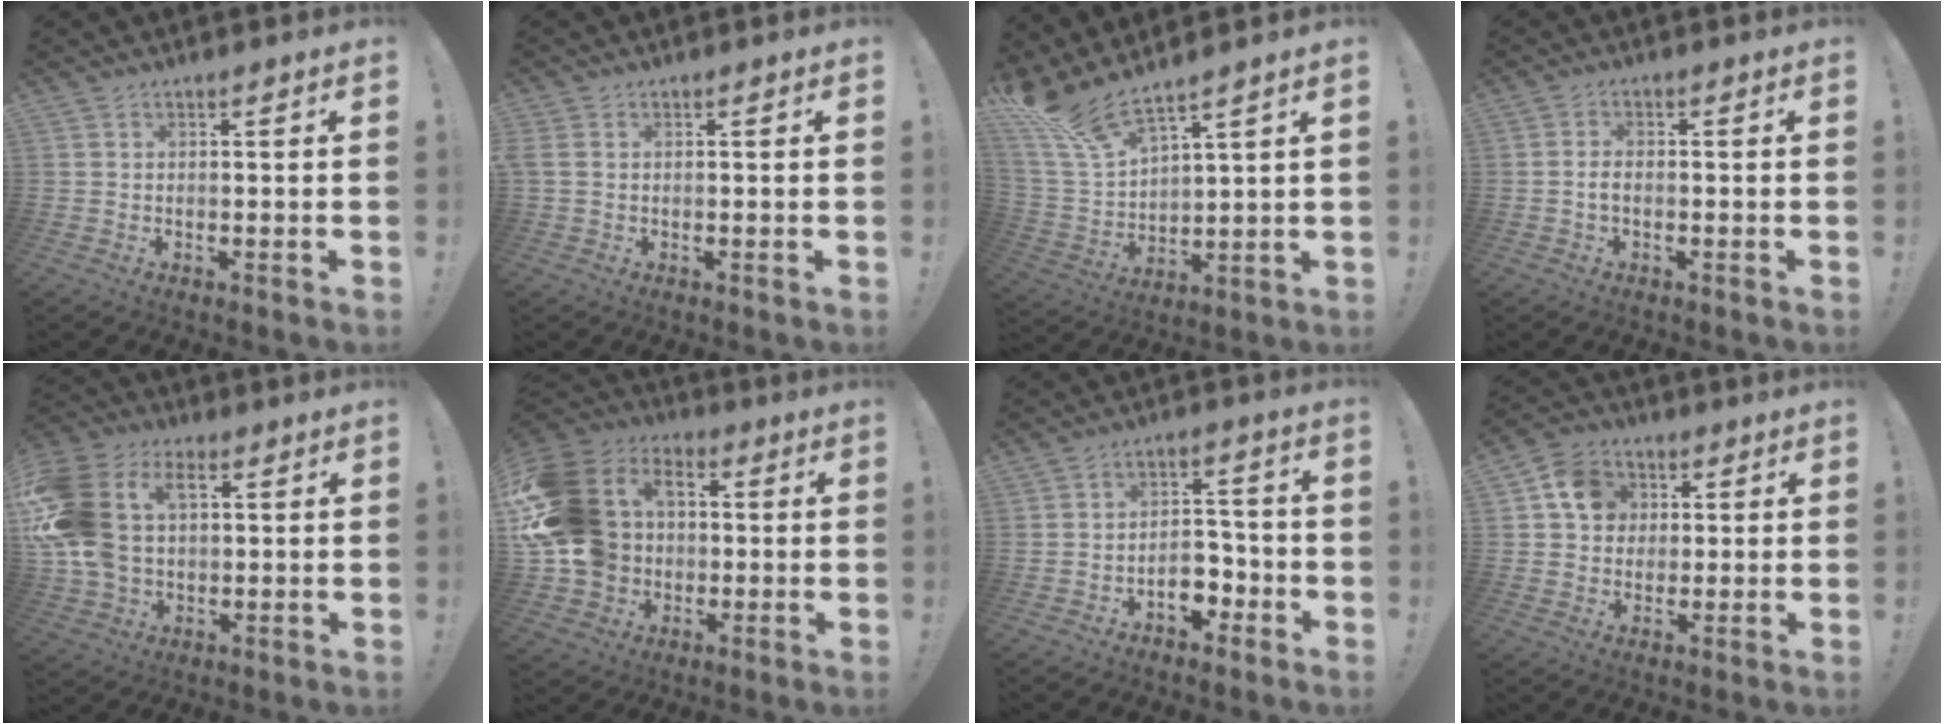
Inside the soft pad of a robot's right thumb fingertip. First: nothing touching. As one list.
[{"total": 1.8, "force": [0.4, 1.4, 1.1], "torque": [-0.037, 0.005, 0.009]}, {"total": 12.0, "force": [10.1, 2.6, 6.0], "torque": [-0.137, -0.069, 0.187]}, {"total": 2.3, "force": [-0.8, 1.1, 1.9], "torque": [-0.040, 0.010, -0.013]}, {"total": 19.5, "force": [4.6, 14.0, 12.8], "torque": [-0.277, -0.004, 0.086]}, {"total": 20.4, "force": [1.8, 17.1, 10.9], "torque": [-0.224, 0.006, 0.054]}, {"total": 8.0, "force": [-3.6, 5.5, 4.5], "torque": [-0.069, 0.022, -0.060]}, {"total": 10.5, "force": [2.6, 9.2, 4.3], "torque": [-0.055, 0.003, 0.052]}]